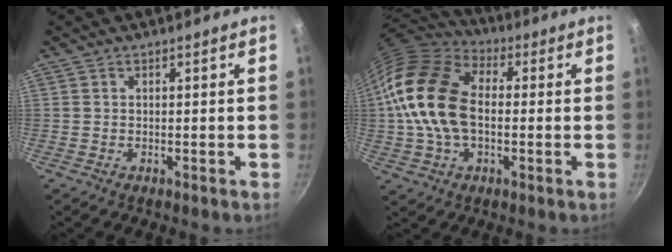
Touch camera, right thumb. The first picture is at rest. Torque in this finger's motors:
{"motor_torque": [-0.54, 1.91, 1.96, -0.03, 0.50]}